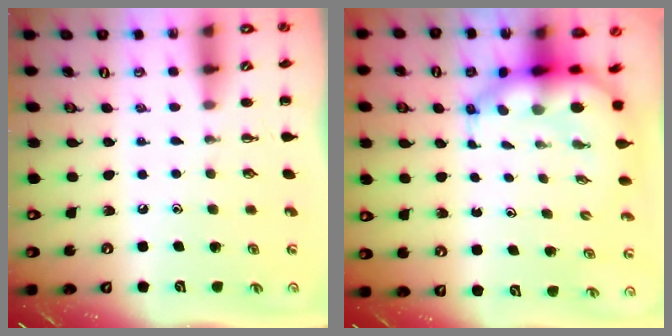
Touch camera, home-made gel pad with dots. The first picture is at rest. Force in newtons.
{"total": 7.0, "press": 6.8, "slide": 1.9}